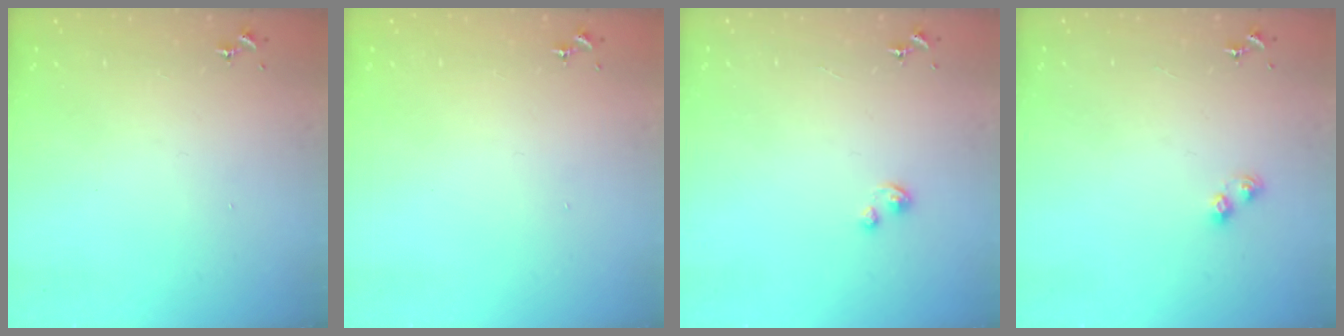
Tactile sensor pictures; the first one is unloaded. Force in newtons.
{"total": 0.0}
{"total": 1.9, "press": 1.9, "slide": 0.2}
{"total": 4.0, "press": 4.0, "slide": 0.4}